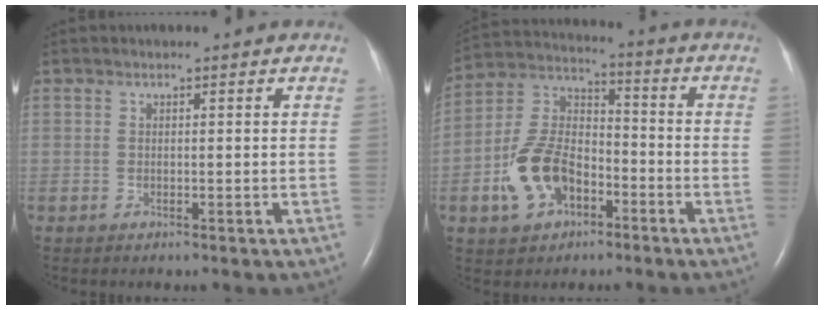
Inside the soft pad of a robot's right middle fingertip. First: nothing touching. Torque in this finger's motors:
{"motor_torque": [1.15, -0.99, 0.49, 0.17]}